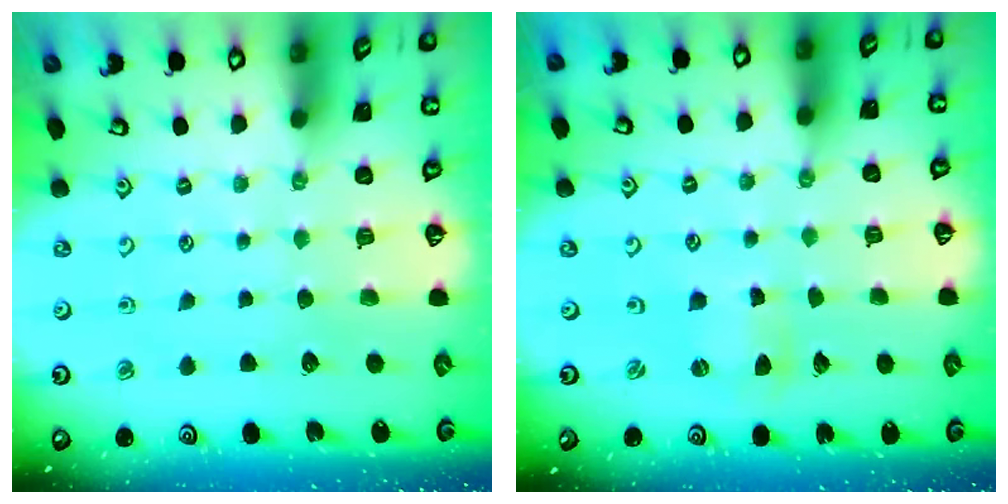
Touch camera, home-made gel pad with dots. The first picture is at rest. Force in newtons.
{"total": 1.6, "press": 1.6, "slide": 0.3}